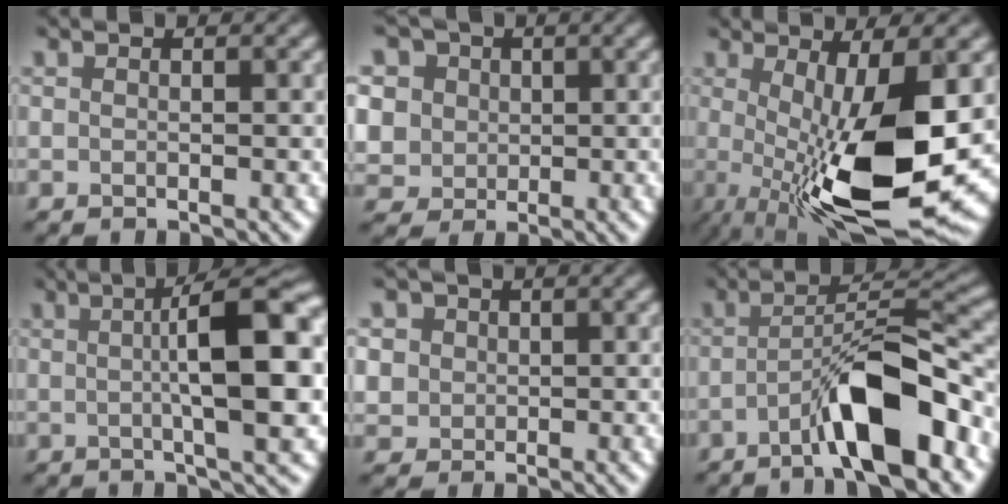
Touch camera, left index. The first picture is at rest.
{"total": 8.8, "force": [3.6, 7.1, 3.6], "torque": [-0.087, 0.020, 0.044]}
{"total": 13.3, "force": [-1.4, 4.2, 12.6], "torque": [-0.213, -0.028, -0.019]}
{"total": 10.8, "force": [1.1, 2.7, 10.4], "torque": [-0.130, 0.011, 0.013]}
{"total": 4.1, "force": [1.6, 3.5, 1.5], "torque": [-0.041, 0.014, 0.022]}
{"total": 8.0, "force": [-3.5, 1.7, 7.0], "torque": [-0.108, 0.019, -0.060]}